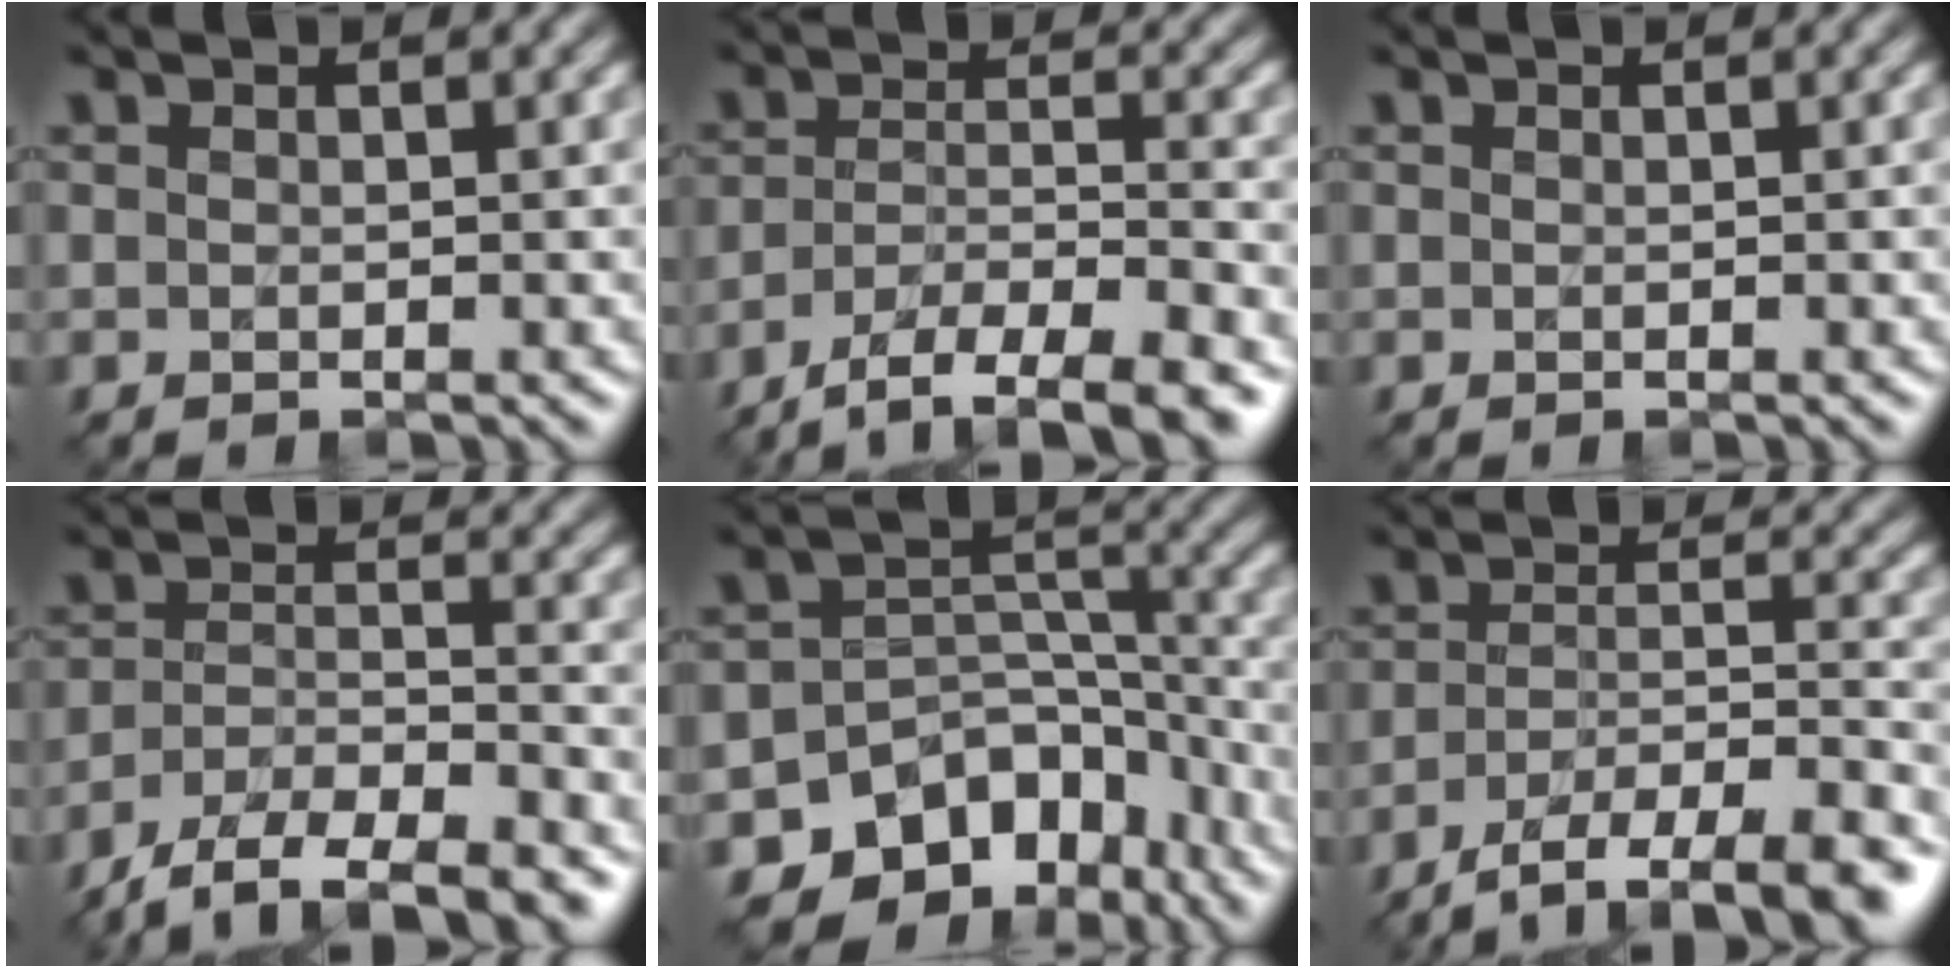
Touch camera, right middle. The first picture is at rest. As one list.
[{"total": 8.2, "force": [-6.2, 2.2, 5.0], "torque": [-0.078, -0.011, -0.100]}, {"total": 0.0}, {"total": 8.7, "force": [-7.3, 2.4, 4.2], "torque": [-0.066, -0.017, -0.121]}, {"total": 10.3, "force": [-7.2, 6.4, 3.6], "torque": [-0.038, -0.007, -0.106]}, {"total": 9.3, "force": [-6.7, 2.7, 5.8], "torque": [-0.094, -0.007, -0.109]}]